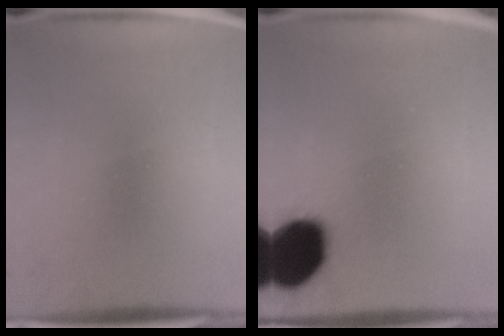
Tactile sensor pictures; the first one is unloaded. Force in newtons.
{"total": 19.2}